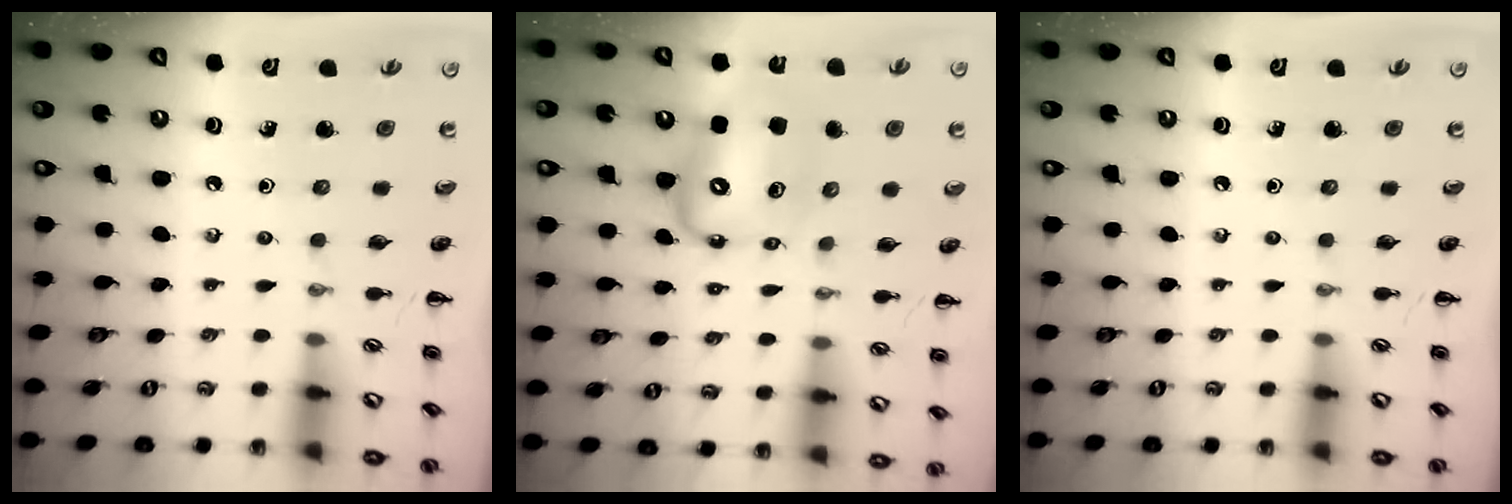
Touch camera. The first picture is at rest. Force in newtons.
{"total": 12.5, "press": 12.1, "slide": 3.1}
{"total": 0.0}